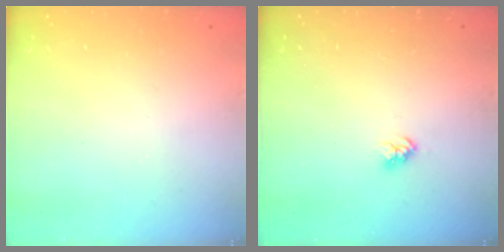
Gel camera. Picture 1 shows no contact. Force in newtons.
{"total": 3.0, "press": 3.0, "slide": 0.3}